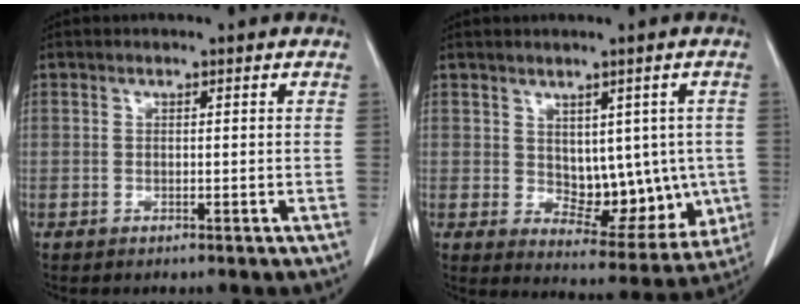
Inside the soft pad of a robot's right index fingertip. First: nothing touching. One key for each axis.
{"total": 10.6, "fx": 0.1, "fy": 6.3, "fz": 8.6, "tx": -0.095, "ty": 0.002, "tz": 0.025}